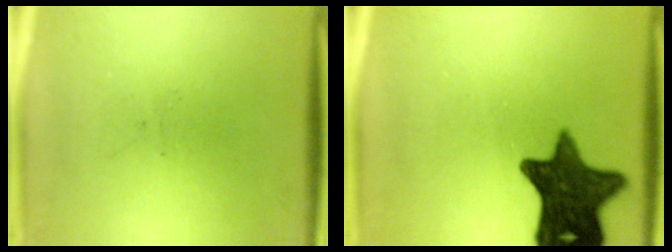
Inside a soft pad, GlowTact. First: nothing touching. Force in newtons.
{"total": 13.7}